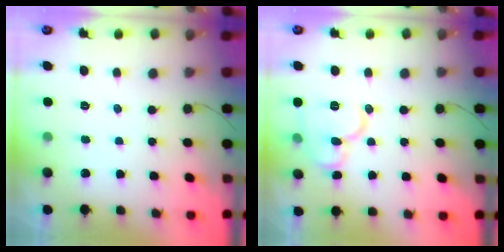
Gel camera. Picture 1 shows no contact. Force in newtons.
{"total": 10.9, "press": 10.9, "slide": 0.3}